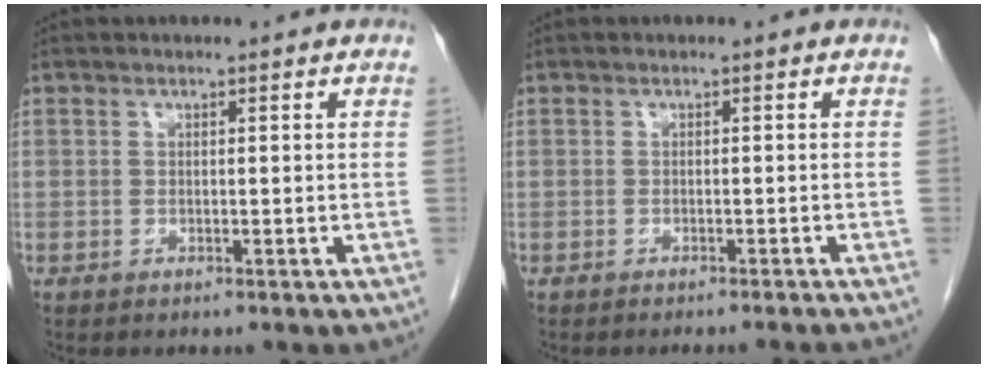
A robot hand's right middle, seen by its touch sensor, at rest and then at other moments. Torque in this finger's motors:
{"motor_torque": [-0.02, 0.03, 0.00, 0.00]}